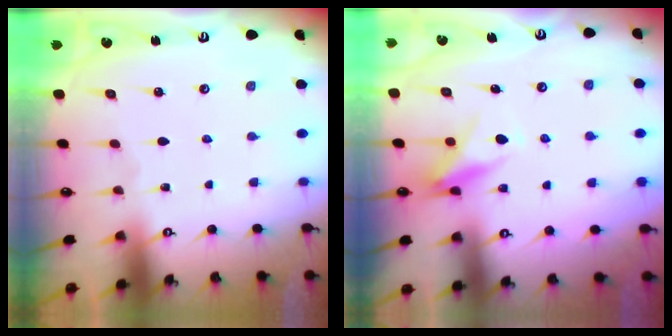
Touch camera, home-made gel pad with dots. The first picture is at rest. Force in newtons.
{"total": 8.3, "press": 8.3, "slide": 1.1}